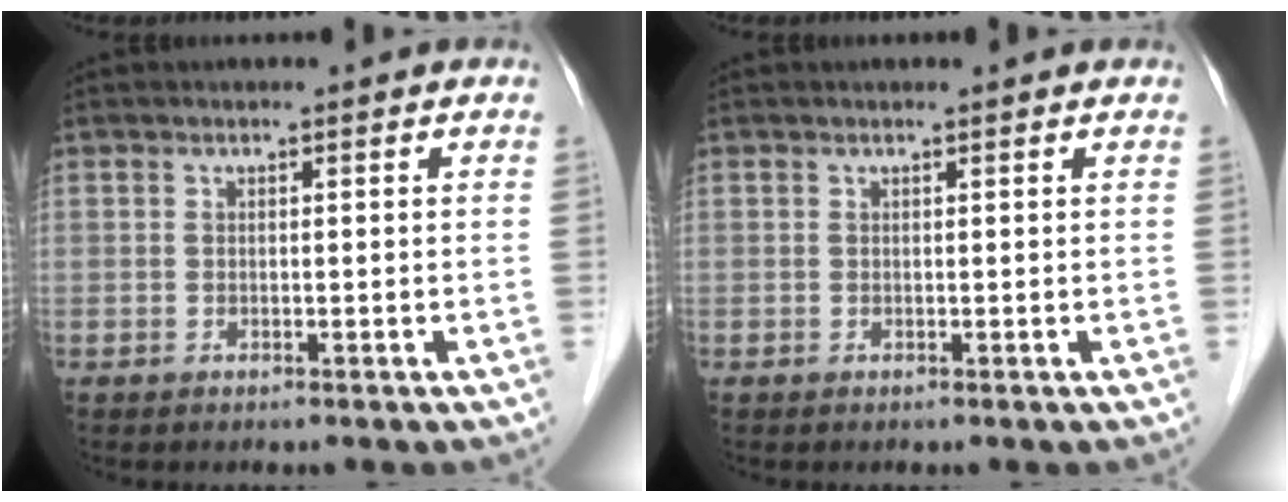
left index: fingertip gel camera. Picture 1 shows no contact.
{"total": 1.2, "force": [1.2, 0.2, 0.2], "torque": [-0.009, 0.013, 0.013]}